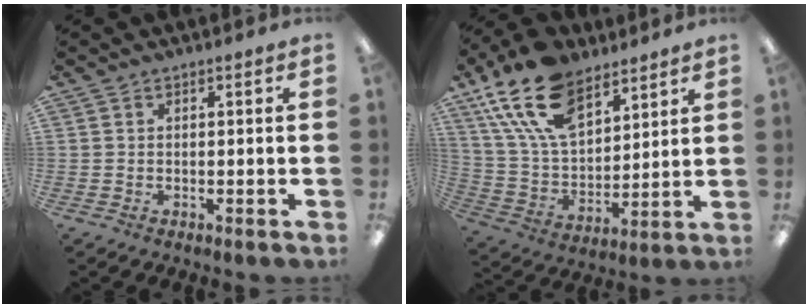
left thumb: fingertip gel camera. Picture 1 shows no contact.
{"total": 20.2, "force": [12.2, 11.2, 11.6], "torque": [-0.249, -0.051, 0.221]}